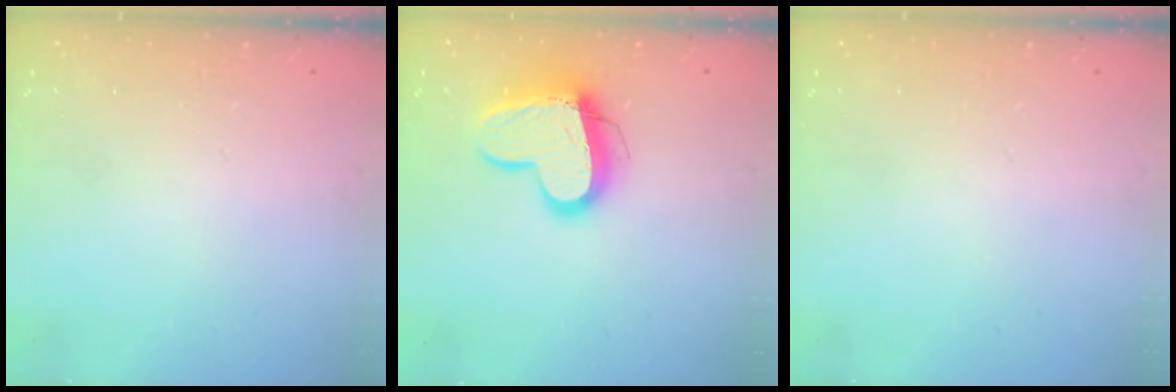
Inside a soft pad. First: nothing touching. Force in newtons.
{"total": 13.7, "press": 13.6, "slide": 1.3}
{"total": 0.0}